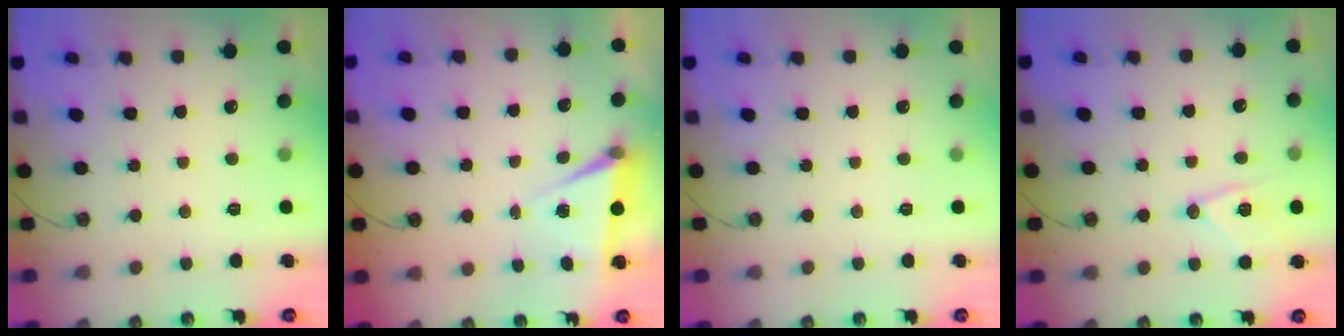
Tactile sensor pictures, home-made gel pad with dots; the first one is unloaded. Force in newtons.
{"total": 5.2, "press": 2.7, "slide": 4.5}
{"total": 0.0}
{"total": 11.9, "press": 11.8, "slide": 0.8}